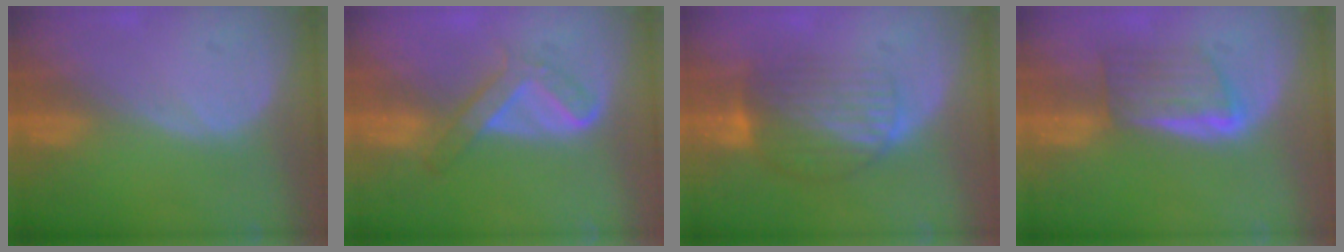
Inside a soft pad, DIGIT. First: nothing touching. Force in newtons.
{"total": 4.9, "press": 4.8, "slide": 1.0}
{"total": 7.9, "press": 7.1, "slide": 3.5}
{"total": 5.7, "press": 5.3, "slide": 2.2}